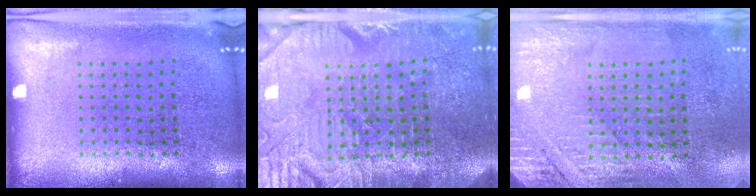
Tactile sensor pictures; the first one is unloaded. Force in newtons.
{"total": 4.0, "press": 3.9, "slide": 1.0}
{"total": 2.7, "press": 2.5, "slide": 1.1}